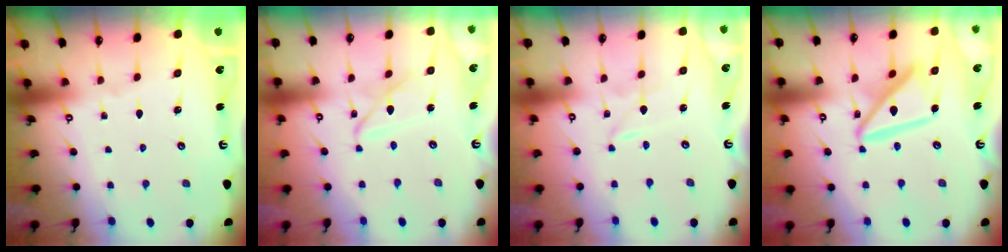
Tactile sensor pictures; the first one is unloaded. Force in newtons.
{"total": 7.3, "press": 7.3, "slide": 0.5}
{"total": 1.6, "press": 1.6, "slide": 0.2}
{"total": 14.0, "press": 13.9, "slide": 1.6}